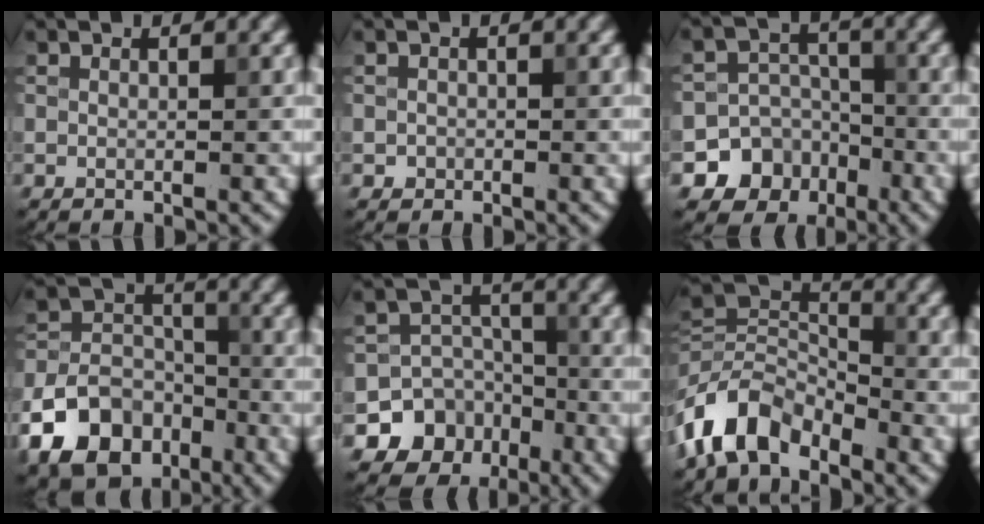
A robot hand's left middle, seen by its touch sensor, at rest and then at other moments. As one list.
[{"total": 0.7, "force": [-0.3, 0.6, 0.1], "torque": [0.004, -0.004, -0.006]}, {"total": 8.1, "force": [-3.9, 6.9, 1.5], "torque": [-0.004, -0.015, -0.090]}, {"total": 8.6, "force": [-4.4, 6.1, 4.2], "torque": [-0.075, -0.005, -0.087]}, {"total": 9.3, "force": [-4.6, 7.9, 1.8], "torque": [-0.014, -0.017, -0.099]}, {"total": 7.0, "force": [-4.4, 3.9, 3.8], "torque": [-0.062, 0.007, -0.099]}]